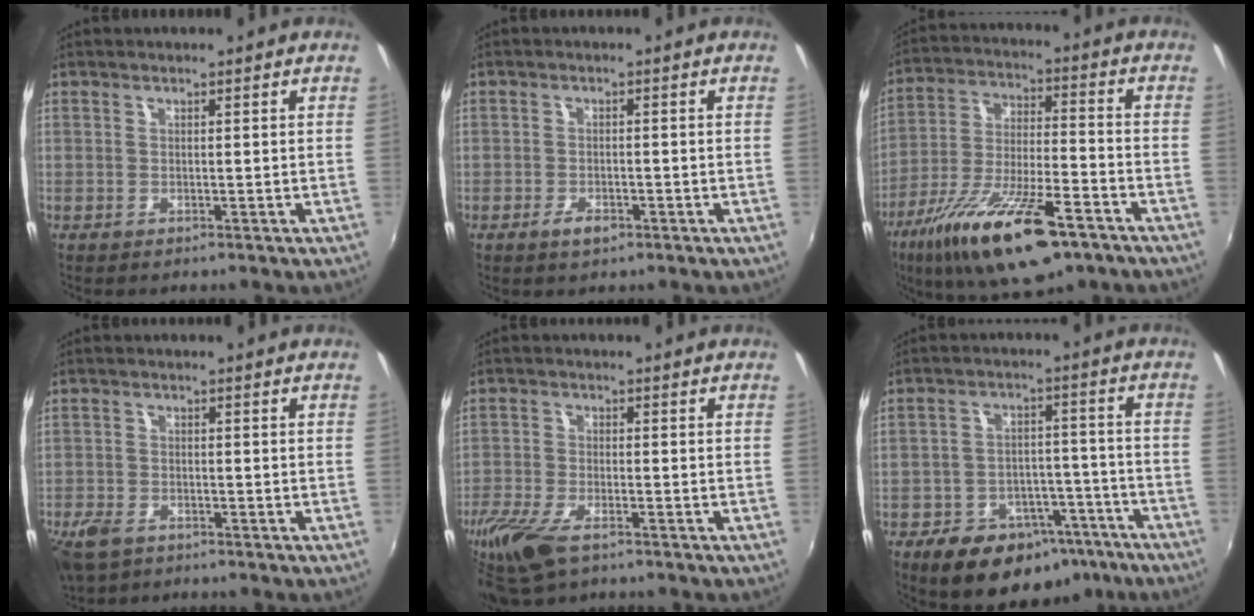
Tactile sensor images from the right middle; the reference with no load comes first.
{"total": 2.8, "force": [-1.7, 1.5, 1.6], "torque": [-0.035, -0.005, -0.032]}
{"total": 20.5, "force": [-12.6, 6.4, 14.9], "torque": [-0.280, -0.045, -0.215]}
{"total": 6.9, "force": [-4.6, 3.9, 3.4], "torque": [-0.096, -0.017, -0.089]}
{"total": 11.6, "force": [-7.7, 4.8, 7.2], "torque": [-0.181, -0.040, -0.148]}
{"total": 16.9, "force": [-11.2, 10.0, 7.6], "torque": [-0.147, 0.026, -0.141]}